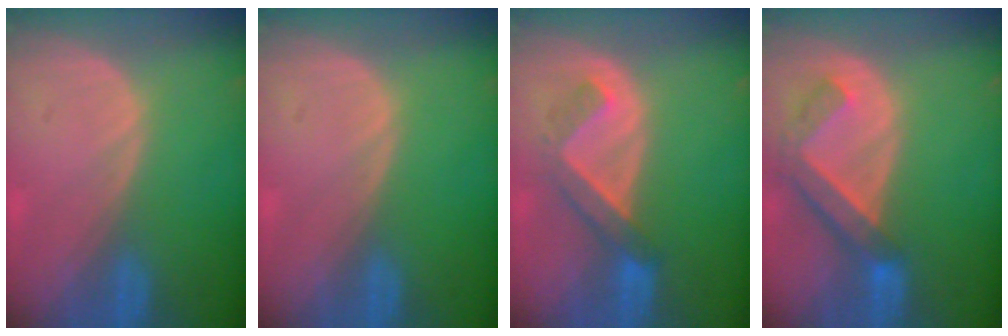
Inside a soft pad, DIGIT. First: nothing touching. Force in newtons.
{"total": 0.0}
{"total": 5.1, "press": 4.8, "slide": 1.6}
{"total": 6.3, "press": 5.9, "slide": 2.2}